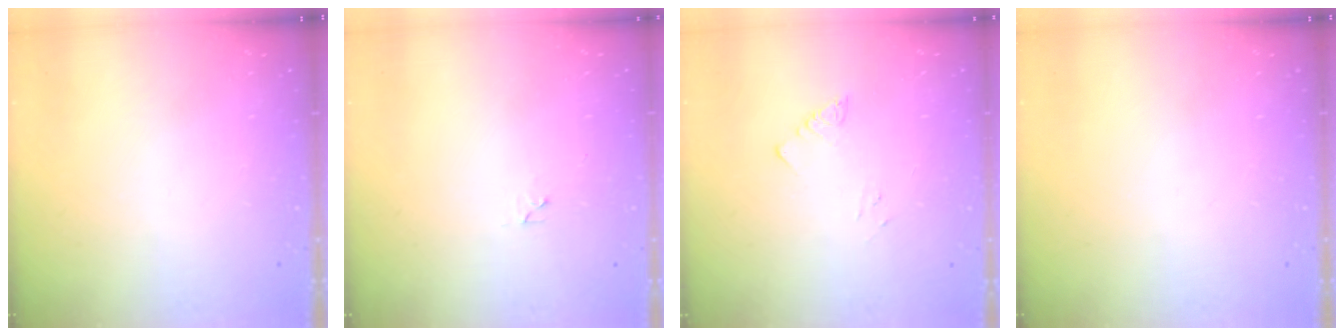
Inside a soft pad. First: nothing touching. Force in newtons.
{"total": 1.9, "press": 1.9, "slide": 0.2}
{"total": 3.0, "press": 3.0, "slide": 0.4}
{"total": 0.0}